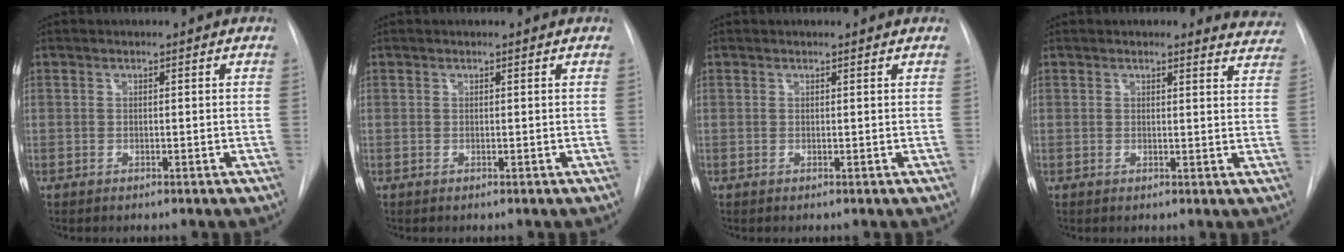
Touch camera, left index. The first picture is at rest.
{"total": 0.5, "force": [0.5, 0.0, 0.0], "torque": [0.000, 0.004, 0.005]}
{"total": 1.4, "force": [1.4, 0.2, 0.2], "torque": [-0.011, 0.010, 0.015]}
{"total": 5.5, "force": [5.3, 1.3, 0.0], "torque": [0.023, -0.032, 0.026]}